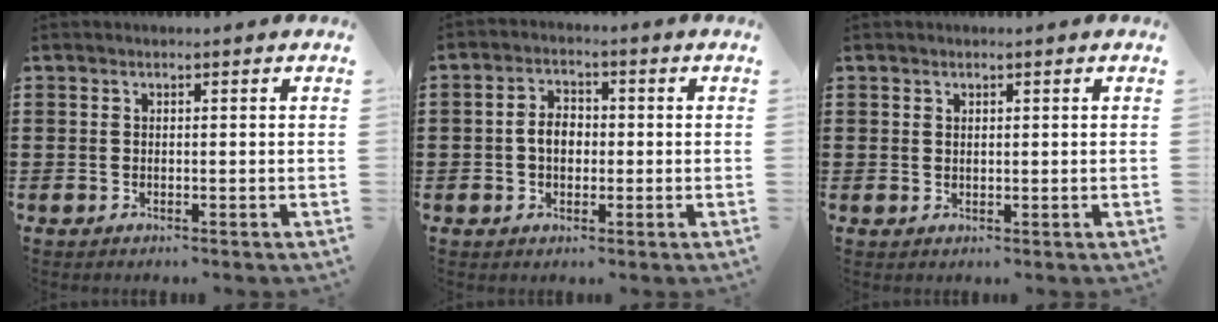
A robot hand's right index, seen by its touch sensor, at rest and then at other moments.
{"total": 3.7, "force": [-0.4, 2.5, 2.7], "torque": [-0.056, 0.008, -0.009]}
{"total": 0.8, "force": [0.6, 0.5, 0.3], "torque": [-0.006, 0.004, 0.011]}